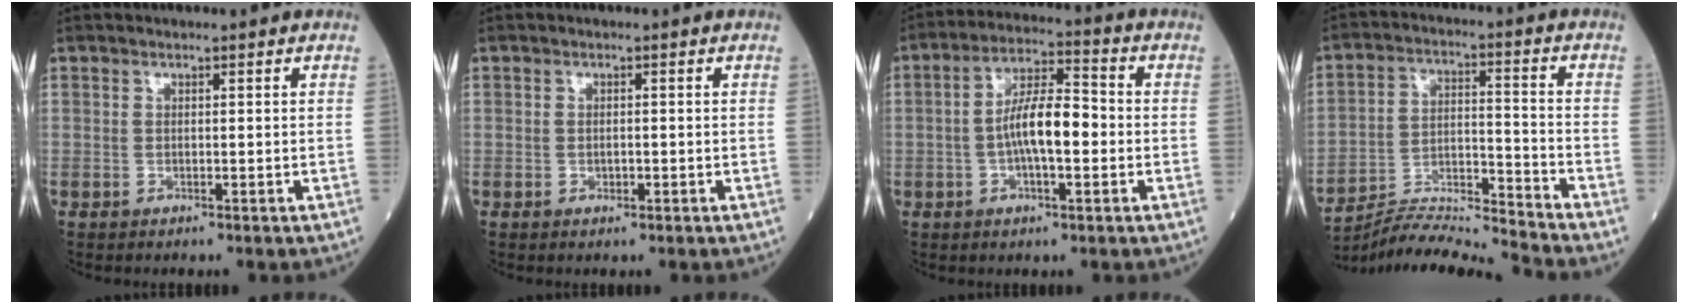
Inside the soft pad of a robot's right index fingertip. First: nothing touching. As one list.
[{"total": 0.9, "force": [-0.2, 0.5, 0.8], "torque": [-0.016, 0.000, 0.001]}, {"total": 8.7, "force": [-1.0, 2.3, 8.4], "torque": [-0.161, 0.018, -0.021]}, {"total": 11.4, "force": [-11.0, -3.0, 1.1], "torque": [-0.023, 0.022, -0.197]}]